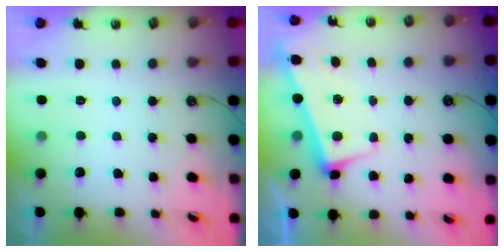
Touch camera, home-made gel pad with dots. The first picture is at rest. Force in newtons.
{"total": 2.6, "press": 2.5, "slide": 0.7}